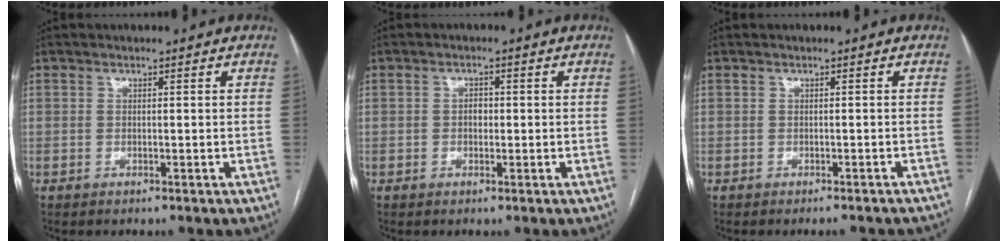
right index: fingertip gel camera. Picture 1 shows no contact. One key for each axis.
{"total": 1.6, "fx": -0.1, "fy": 1.1, "fz": 1.2, "tx": -0.017, "ty": 0.004, "tz": -0.003}
{"total": 6.2, "fx": -5.8, "fy": 0.6, "fz": 1.9, "tx": -0.015, "ty": -0.010, "tz": -0.063}